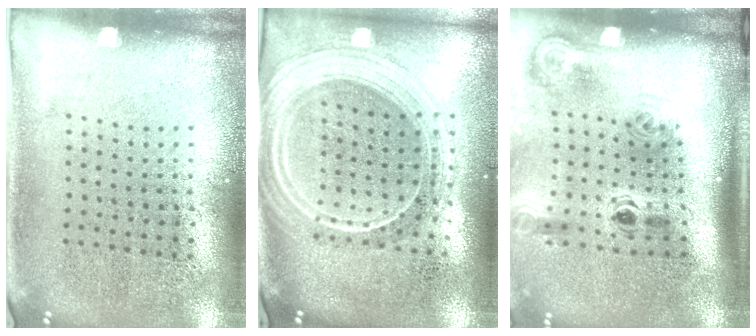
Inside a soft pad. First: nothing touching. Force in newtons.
{"total": 2.4, "press": 2.1, "slide": 1.2}
{"total": 2.2, "press": 1.5, "slide": 1.6}